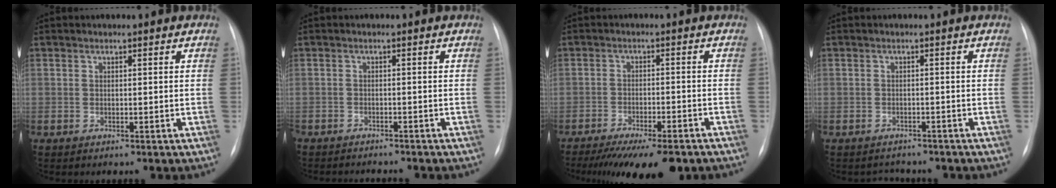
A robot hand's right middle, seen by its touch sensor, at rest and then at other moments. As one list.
[{"total": 4.4, "force": [-4.2, 0.7, 1.2], "torque": [-0.011, -0.006, -0.059]}, {"total": 13.0, "force": [-10.4, 2.6, 7.3], "torque": [-0.107, -0.018, -0.152]}, {"total": 2.6, "force": [-2.4, 1.1, -0.2], "torque": [0.002, 0.001, -0.032]}]